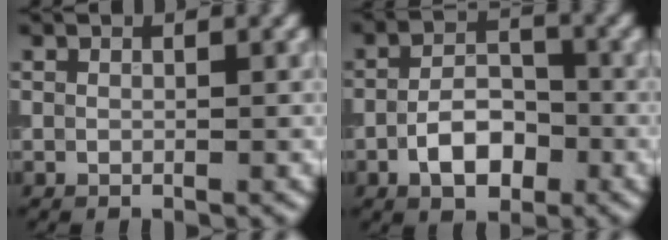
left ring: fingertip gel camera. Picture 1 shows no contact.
{"total": 4.5, "force": [-1.8, 2.5, 3.3], "torque": [-0.054, 0.006, -0.034]}